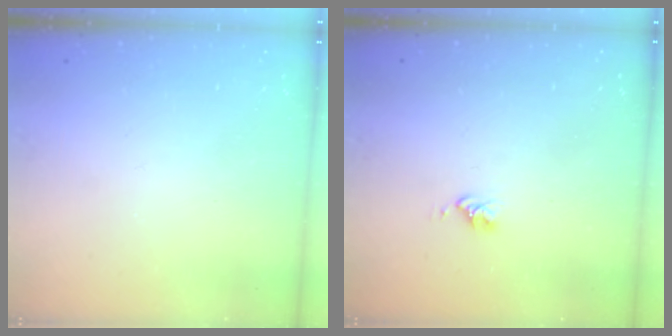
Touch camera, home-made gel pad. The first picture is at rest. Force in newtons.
{"total": 2.8, "press": 2.8, "slide": 0.3}